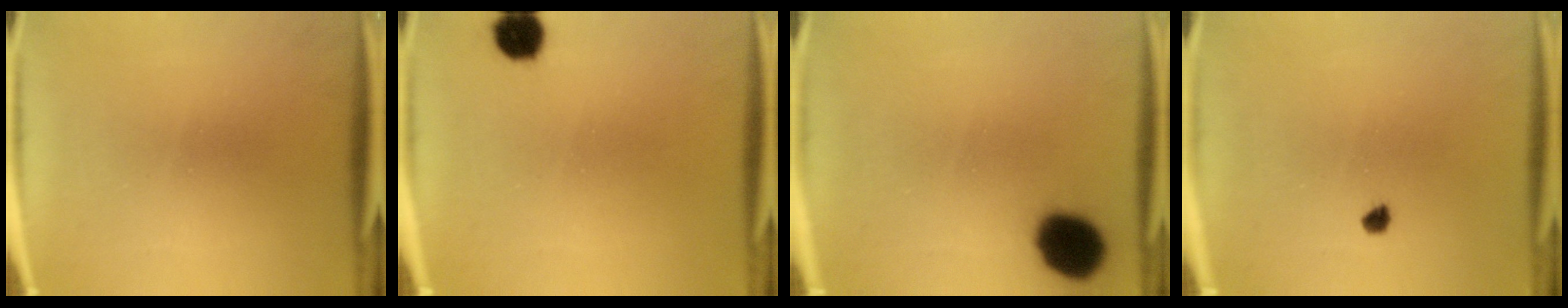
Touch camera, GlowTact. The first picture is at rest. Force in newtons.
{"total": 5.2}
{"total": 12.7}
{"total": 1.3}